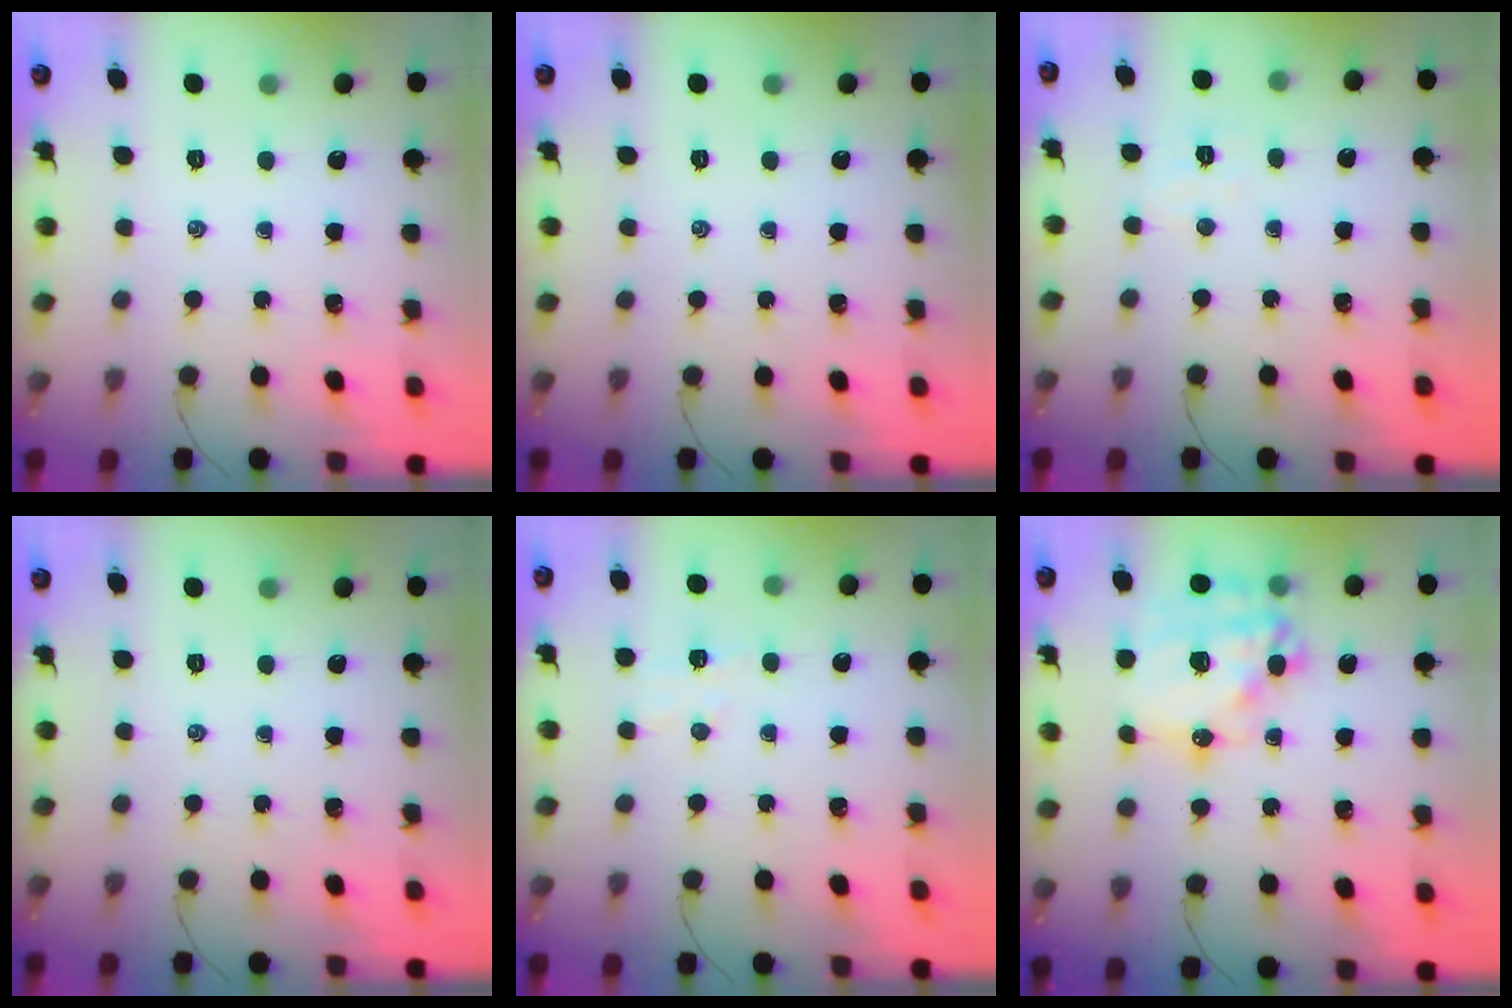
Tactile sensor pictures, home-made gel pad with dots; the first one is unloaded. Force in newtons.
{"total": 0.0}
{"total": 3.6, "press": 3.5, "slide": 0.8}
{"total": 0.0}
{"total": 4.5, "press": 4.4, "slide": 0.9}
{"total": 20.0, "press": 19.5, "slide": 4.3}